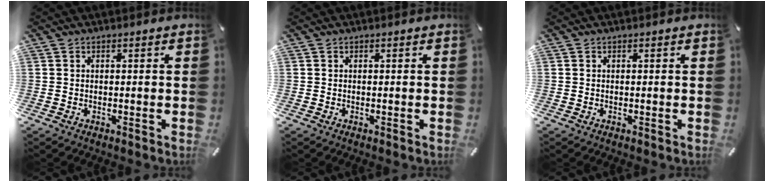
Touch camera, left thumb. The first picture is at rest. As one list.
[{"total": 0.0}, {"total": 0.0}]